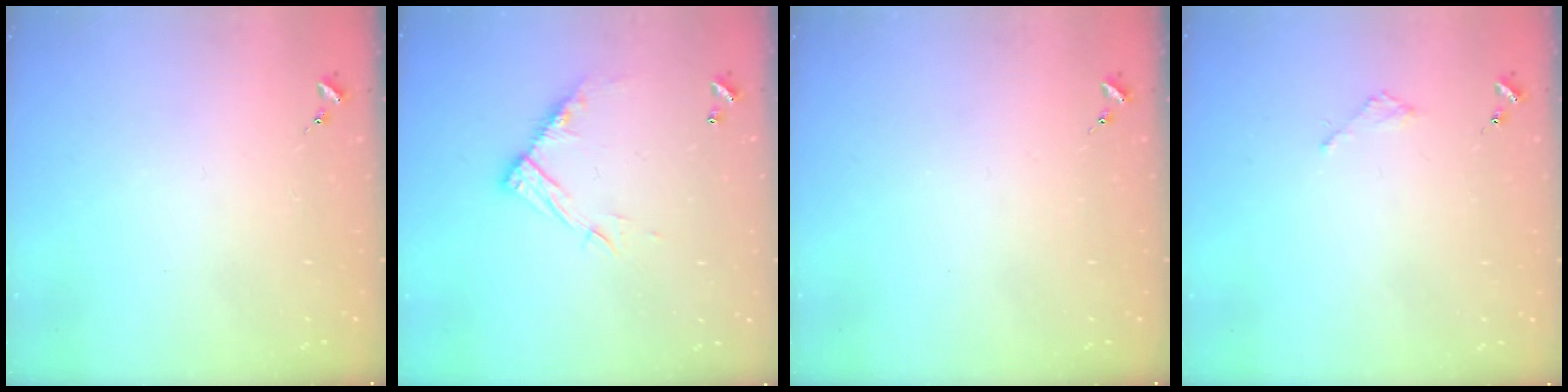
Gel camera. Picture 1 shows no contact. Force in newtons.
{"total": 11.4, "press": 11.4, "slide": 0.7}
{"total": 0.0}
{"total": 2.1, "press": 2.1, "slide": 0.2}